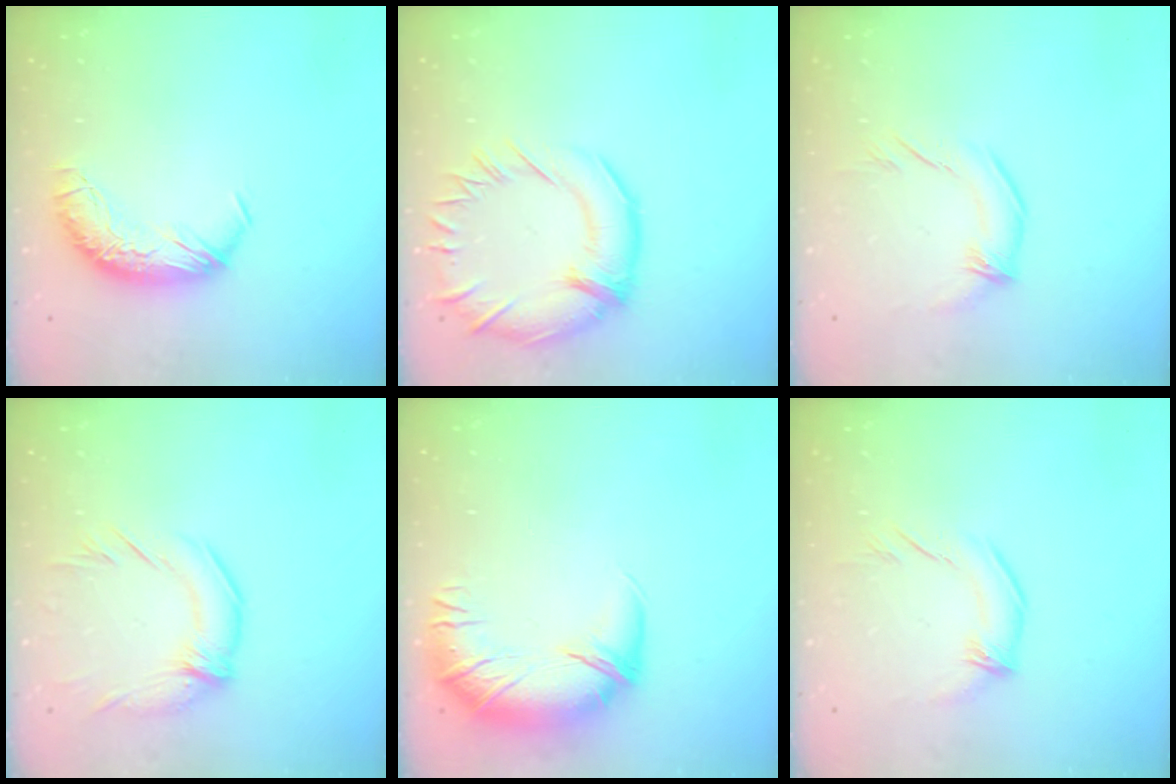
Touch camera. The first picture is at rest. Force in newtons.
{"total": 6.1, "press": 5.9, "slide": 1.7}
{"total": 1.5, "press": 1.2, "slide": 0.8}
{"total": 2.8, "press": 1.9, "slide": 2.2}
{"total": 2.7, "press": 1.3, "slide": 2.3}
{"total": 1.5, "press": 1.2, "slide": 0.8}